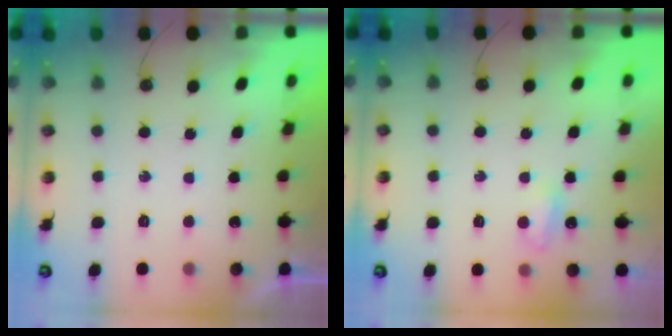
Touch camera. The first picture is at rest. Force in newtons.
{"total": 4.0, "press": 4.0, "slide": 0.7}